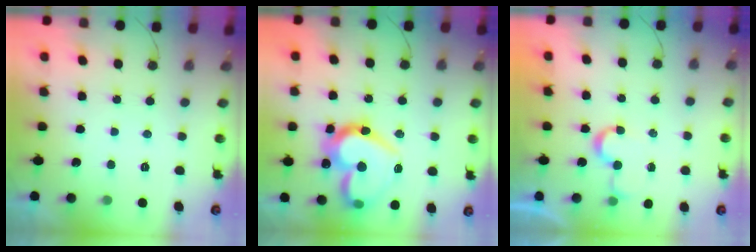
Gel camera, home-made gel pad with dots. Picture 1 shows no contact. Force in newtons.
{"total": 22.6, "press": 22.5, "slide": 2.7}
{"total": 5.7, "press": 5.7, "slide": 0.4}